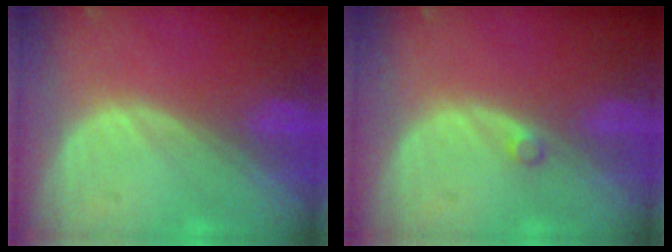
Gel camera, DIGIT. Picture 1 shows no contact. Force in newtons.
{"total": 0.9, "press": 0.9, "slide": 0.2}